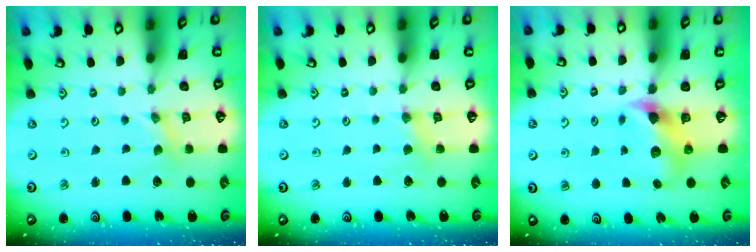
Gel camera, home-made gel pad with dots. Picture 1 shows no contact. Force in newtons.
{"total": 4.4, "press": 4.4, "slide": 0.5}
{"total": 8.0, "press": 7.9, "slide": 1.1}